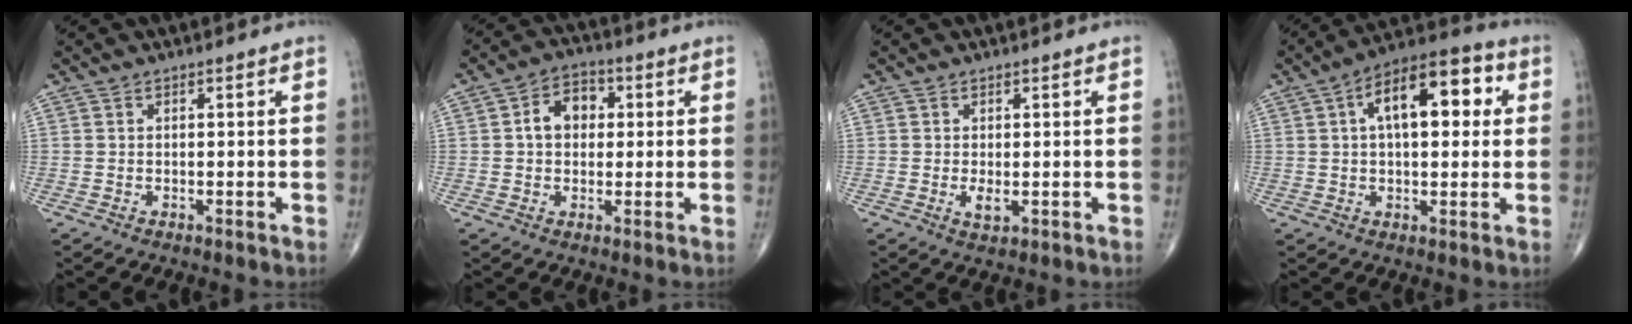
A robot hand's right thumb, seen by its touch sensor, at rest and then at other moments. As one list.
[{"total": 7.1, "force": [1.0, 5.3, 4.7], "torque": [-0.057, 0.016, 0.008]}, {"total": 2.1, "force": [-0.3, 0.9, 1.9], "torque": [-0.036, -0.006, 0.000]}, {"total": 14.9, "force": [3.7, 7.2, 12.5], "torque": [-0.166, 0.026, 0.048]}]